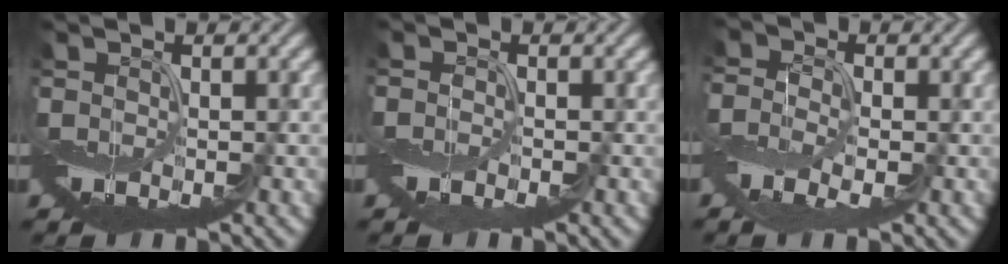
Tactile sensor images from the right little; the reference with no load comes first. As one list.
[{"total": 0.8, "force": [-0.6, 0.3, 0.5], "torque": [-0.011, 0.001, -0.015]}, {"total": 2.9, "force": [-1.4, 1.7, 2.0], "torque": [-0.055, -0.002, -0.035]}]